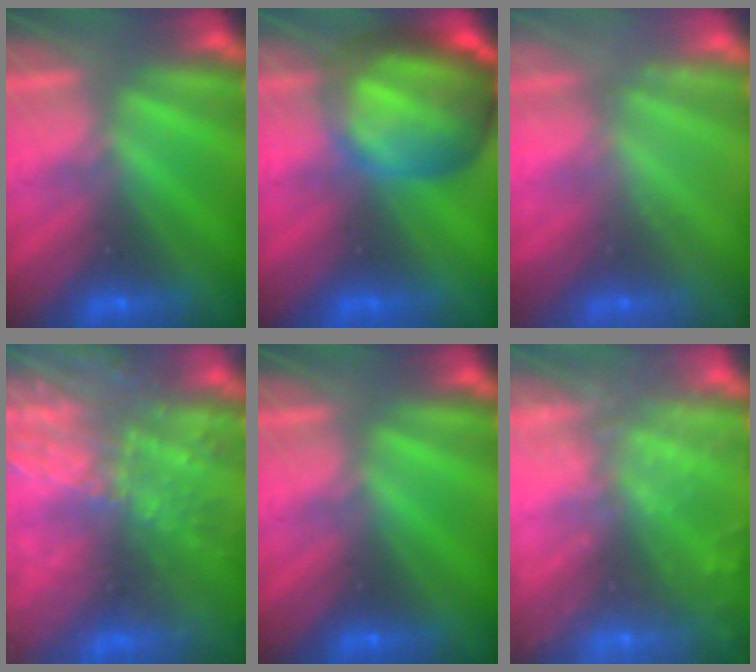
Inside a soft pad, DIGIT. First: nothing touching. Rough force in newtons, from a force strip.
{"total": 7.3}
{"total": 2.2}
{"total": 8.0}
{"total": 0.0}
{"total": 9.0}